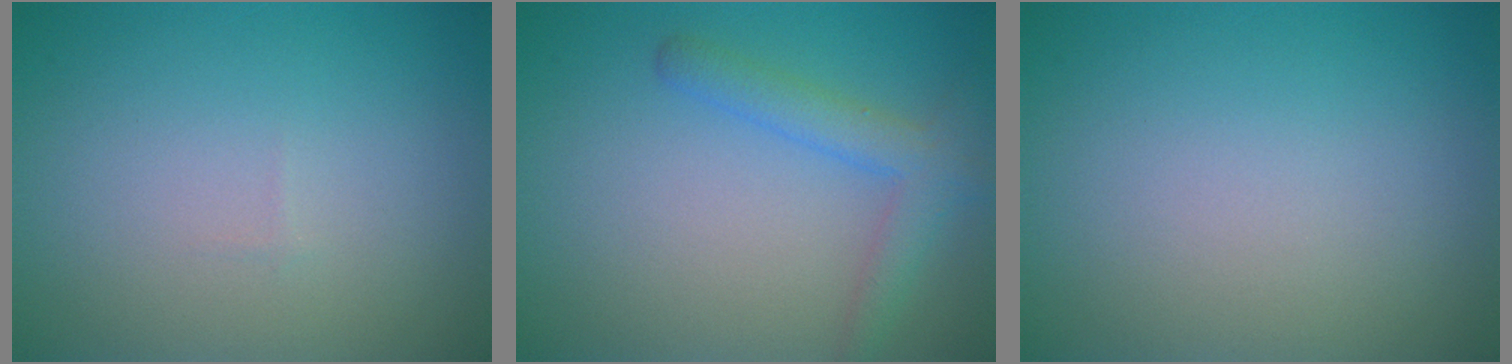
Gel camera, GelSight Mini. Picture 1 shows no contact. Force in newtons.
{"total": 2.7, "press": 2.7, "slide": 0.1}
{"total": 0.0}